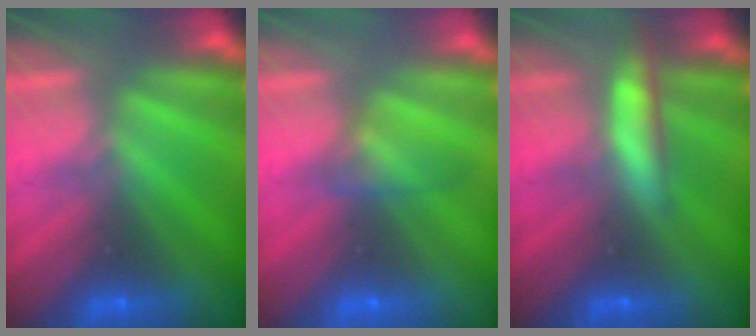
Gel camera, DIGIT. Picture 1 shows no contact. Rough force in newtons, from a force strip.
{"total": 2.1}
{"total": 8.6}